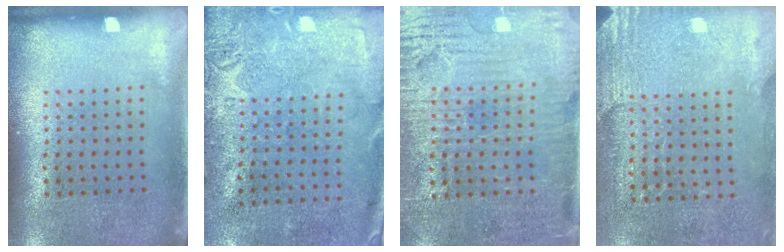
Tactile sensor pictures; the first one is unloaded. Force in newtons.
{"total": 2.8, "press": 2.2, "slide": 1.7}
{"total": 3.9, "press": 3.4, "slide": 1.8}
{"total": 2.8, "press": 2.6, "slide": 1.0}